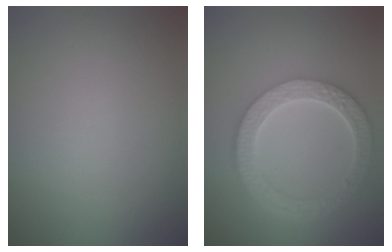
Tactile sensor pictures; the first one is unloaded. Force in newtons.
{"total": 6.3, "press": 4.7, "slide": 4.2}